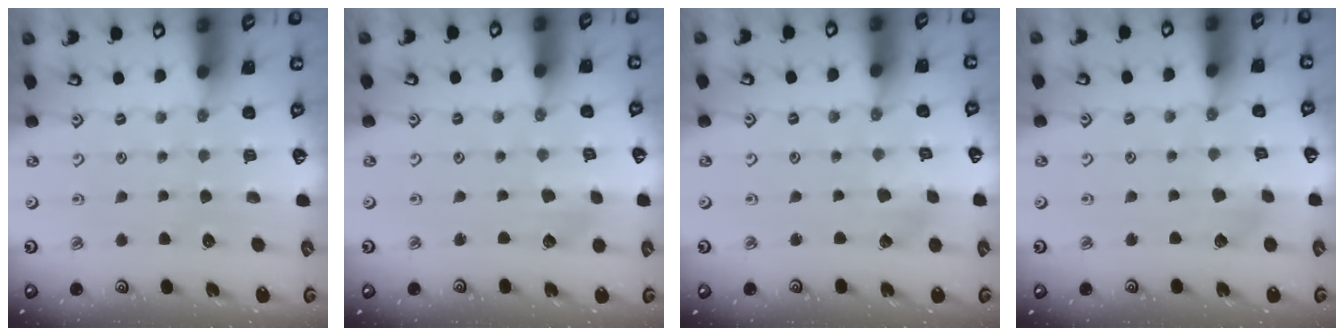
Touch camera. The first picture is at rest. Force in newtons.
{"total": 1.4, "press": 1.4, "slide": 0.2}
{"total": 2.5, "press": 2.4, "slide": 0.3}
{"total": 3.1, "press": 3.0, "slide": 0.6}